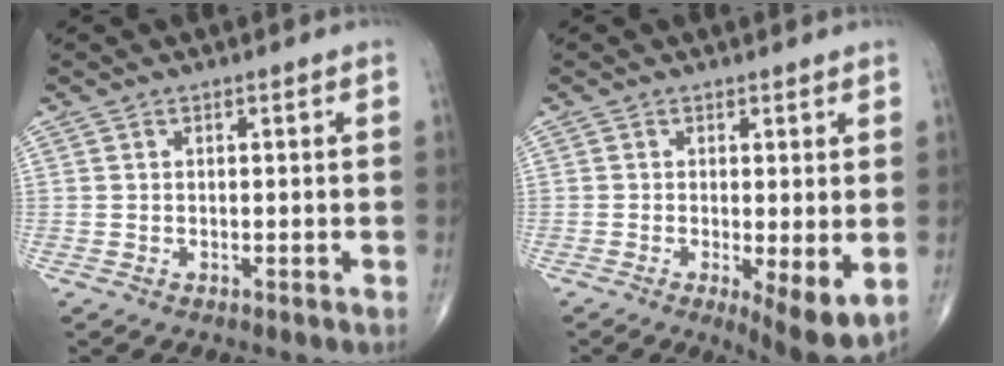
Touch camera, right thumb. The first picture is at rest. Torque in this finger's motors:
{"motor_torque": [-0.52, 0.47, -0.28, -0.22, -0.01]}